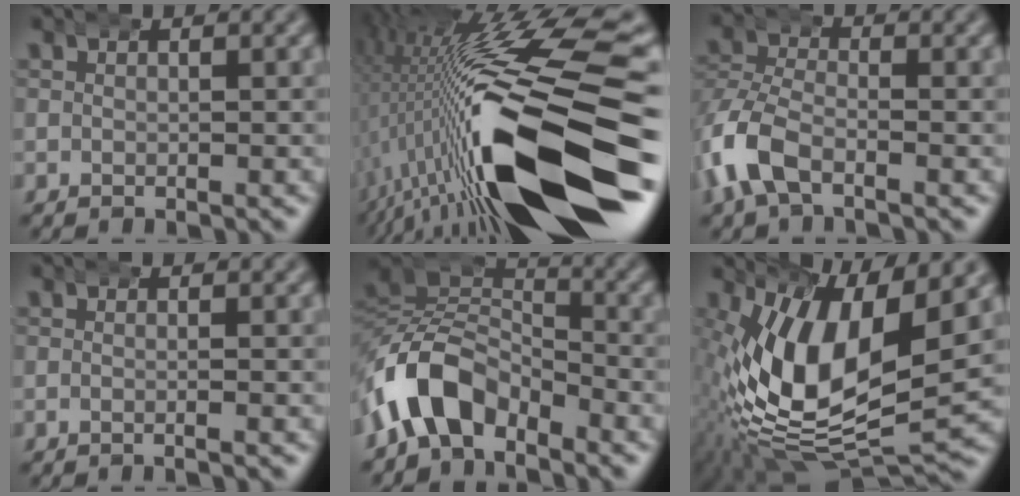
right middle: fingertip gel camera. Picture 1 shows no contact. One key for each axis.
{"total": 19.0, "fx": -2.0, "fy": 6.4, "fz": 17.8, "tx": -0.285, "ty": 0.028, "tz": -0.029}
{"total": 4.5, "fx": -2.2, "fy": 2.7, "fz": 2.8, "tx": -0.084, "ty": -0.005, "tz": -0.040}
{"total": 0.6, "fx": -0.3, "fy": -0.3, "fz": 0.4, "tx": -0.005, "ty": 0.005, "tz": -0.011}
{"total": 8.0, "fx": -2.5, "fy": 5.9, "fz": 4.8, "tx": -0.112, "ty": -0.018, "tz": -0.043}
{"total": 13.7, "fx": -0.5, "fy": 7.2, "fz": 11.7, "tx": -0.228, "ty": -0.037, "tz": 0.016}